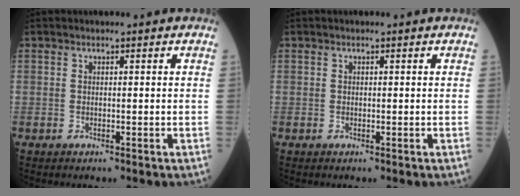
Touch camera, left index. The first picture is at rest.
{"total": 0.0}